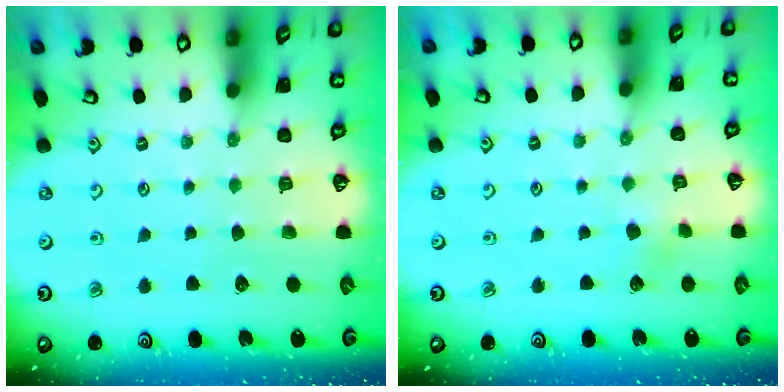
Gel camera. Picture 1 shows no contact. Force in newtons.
{"total": 2.3, "press": 2.3, "slide": 0.2}